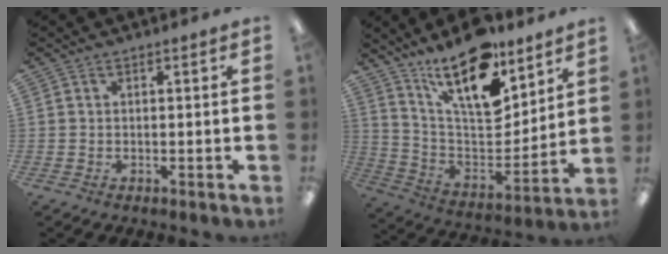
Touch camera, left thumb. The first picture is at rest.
{"total": 20.5, "force": [13.9, 7.9, 12.9], "torque": [-0.240, -0.092, 0.239]}